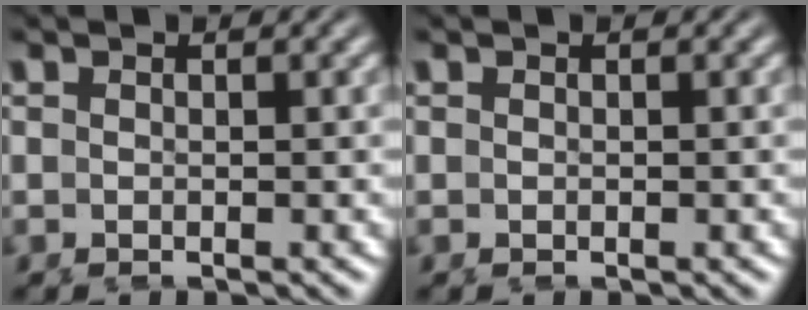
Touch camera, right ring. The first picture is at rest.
{"total": 0.0}